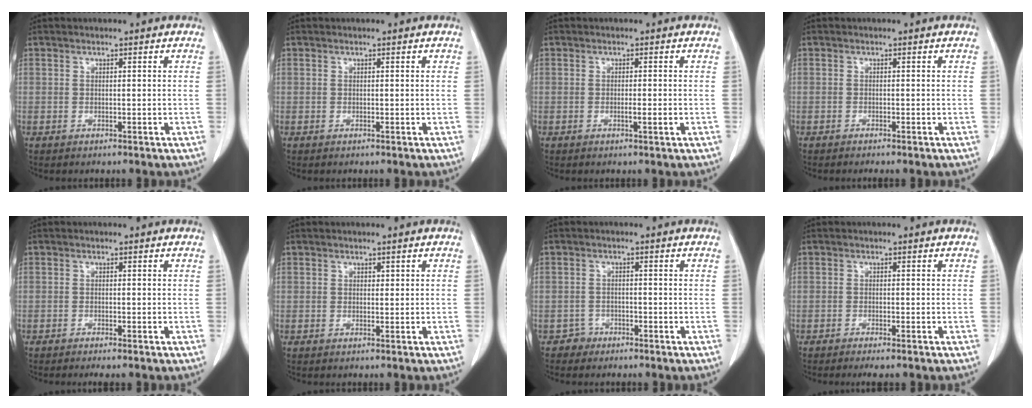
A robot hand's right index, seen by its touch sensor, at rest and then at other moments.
{"total": 0.0}
{"total": 1.3, "force": [-0.3, -0.1, 1.2], "torque": [-0.021, -0.003, -0.004]}
{"total": 0.7, "force": [-0.6, -0.1, 0.3], "torque": [-0.009, -0.001, -0.009]}
{"total": 1.9, "force": [-1.5, 0.1, 1.1], "torque": [-0.016, -0.005, -0.020]}
{"total": 0.6, "force": [0.3, 0.4, 0.3], "torque": [0.002, -0.001, 0.002]}
{"total": 2.0, "force": [-1.3, 1.4, -0.6], "torque": [0.009, 0.010, -0.029]}
{"total": 2.4, "force": [-2.0, 0.3, 1.4], "torque": [-0.020, -0.006, -0.026]}